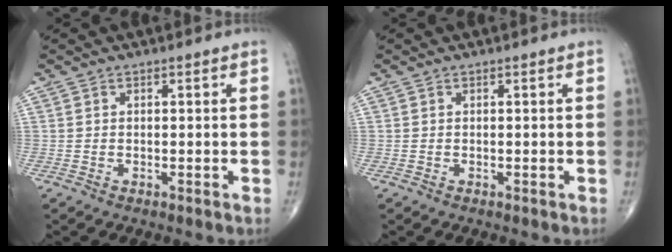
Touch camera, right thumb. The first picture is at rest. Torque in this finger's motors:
{"motor_torque": [-0.01, 0.01, 0.03, 0.03, 0.00]}